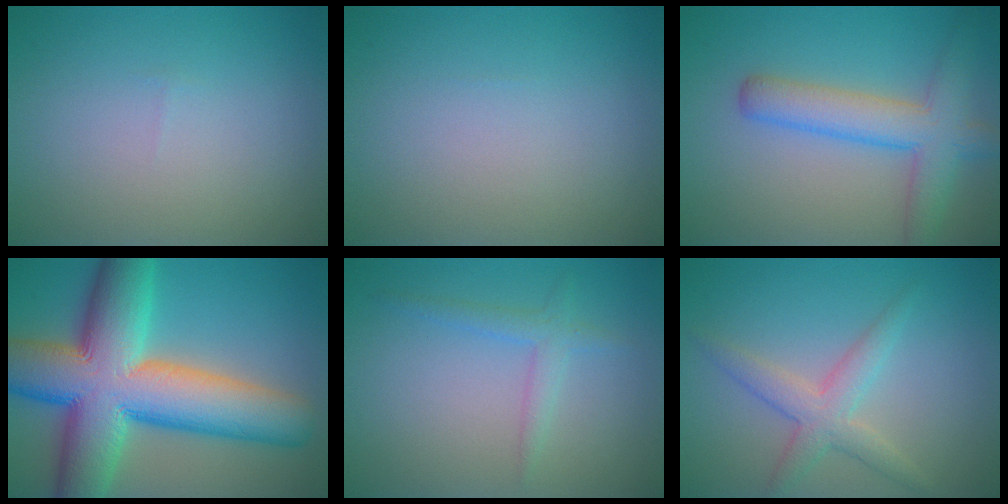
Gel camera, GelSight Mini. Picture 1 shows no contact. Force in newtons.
{"total": 0.0}
{"total": 5.3, "press": 5.3, "slide": 0.3}
{"total": 15.8, "press": 15.8, "slide": 0.6}
{"total": 1.9, "press": 1.9, "slide": 0.1}
{"total": 3.2, "press": 3.2, "slide": 0.1}